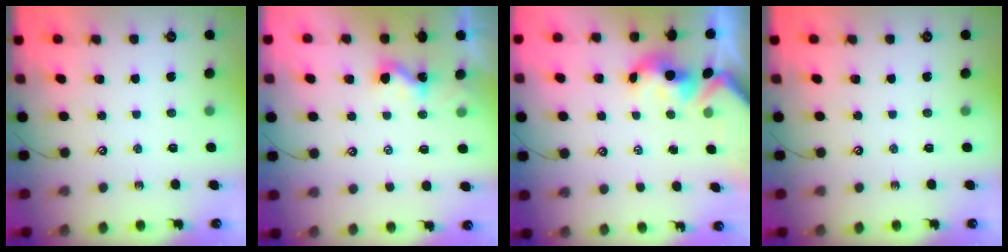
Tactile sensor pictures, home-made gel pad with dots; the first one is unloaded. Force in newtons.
{"total": 1.1, "press": 1.1, "slide": 0.2}
{"total": 1.5, "press": 1.3, "slide": 0.7}
{"total": 0.0}